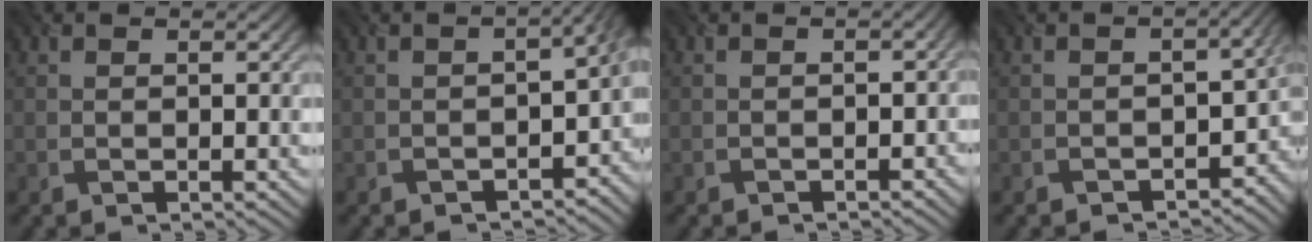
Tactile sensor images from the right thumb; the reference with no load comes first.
{"total": 7.1, "force": [-3.6, 3.7, 5.0], "torque": [-0.054, -0.030, -0.046]}
{"total": 1.4, "force": [-1.1, 0.6, 0.7], "torque": [-0.009, 0.000, -0.017]}
{"total": 6.5, "force": [-3.4, 3.6, 4.2], "torque": [-0.039, -0.031, -0.044]}